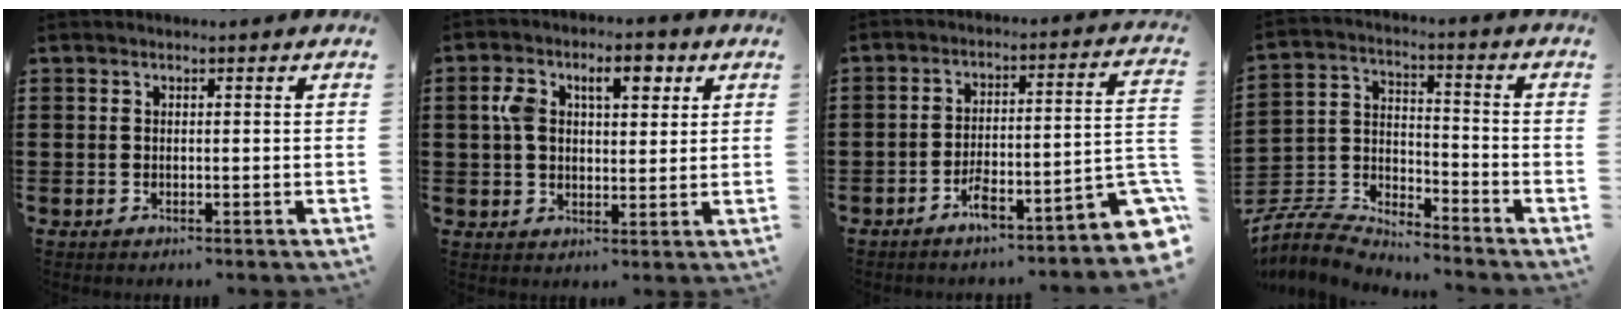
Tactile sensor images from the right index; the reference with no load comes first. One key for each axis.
{"total": 6.8, "fx": 2.4, "fy": 3.8, "fz": 5.1, "tx": -0.089, "ty": 0.008, "tz": 0.032}
{"total": 6.7, "fx": -4.5, "fy": 0.9, "fz": 4.8, "tx": -0.073, "ty": -0.017, "tz": -0.086}
{"total": 6.2, "fx": -5.9, "fy": 1.4, "fz": 1.0, "tx": -0.050, "ty": -0.006, "tz": -0.128}